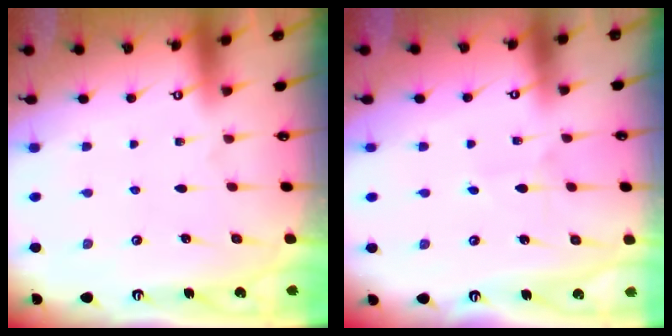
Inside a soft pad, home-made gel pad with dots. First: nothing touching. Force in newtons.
{"total": 3.5, "press": 3.5, "slide": 0.4}